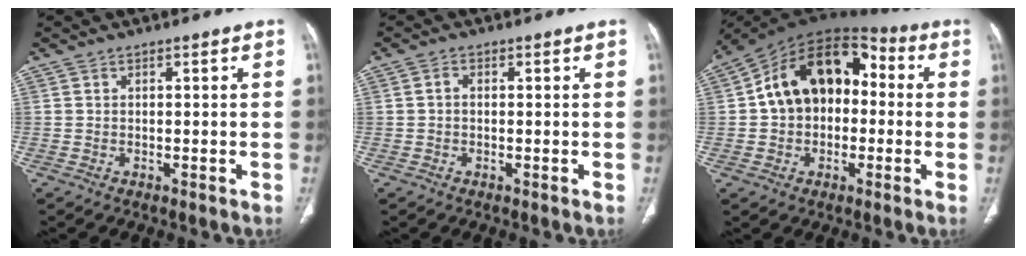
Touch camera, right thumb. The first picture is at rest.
{"total": 1.2, "force": [0.0, 0.9, 0.8], "torque": [-0.011, 0.003, -0.003]}
{"total": 17.2, "force": [1.1, 12.0, 12.3], "torque": [-0.164, 0.051, 0.006]}